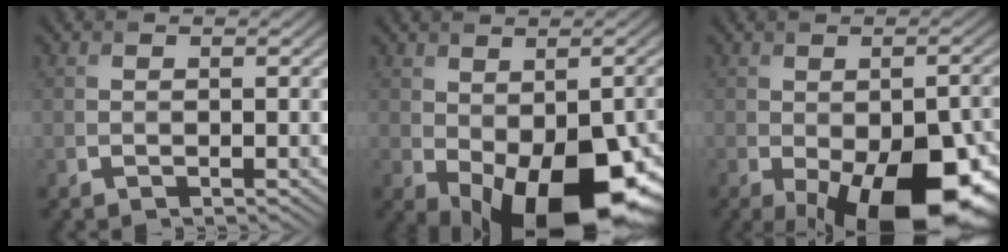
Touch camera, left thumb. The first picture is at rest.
{"total": 15.1, "force": [-5.7, 8.1, 11.4], "torque": [-0.161, -0.051, -0.057]}
{"total": 16.4, "force": [-6.9, 8.1, 12.4], "torque": [-0.161, -0.050, -0.068]}